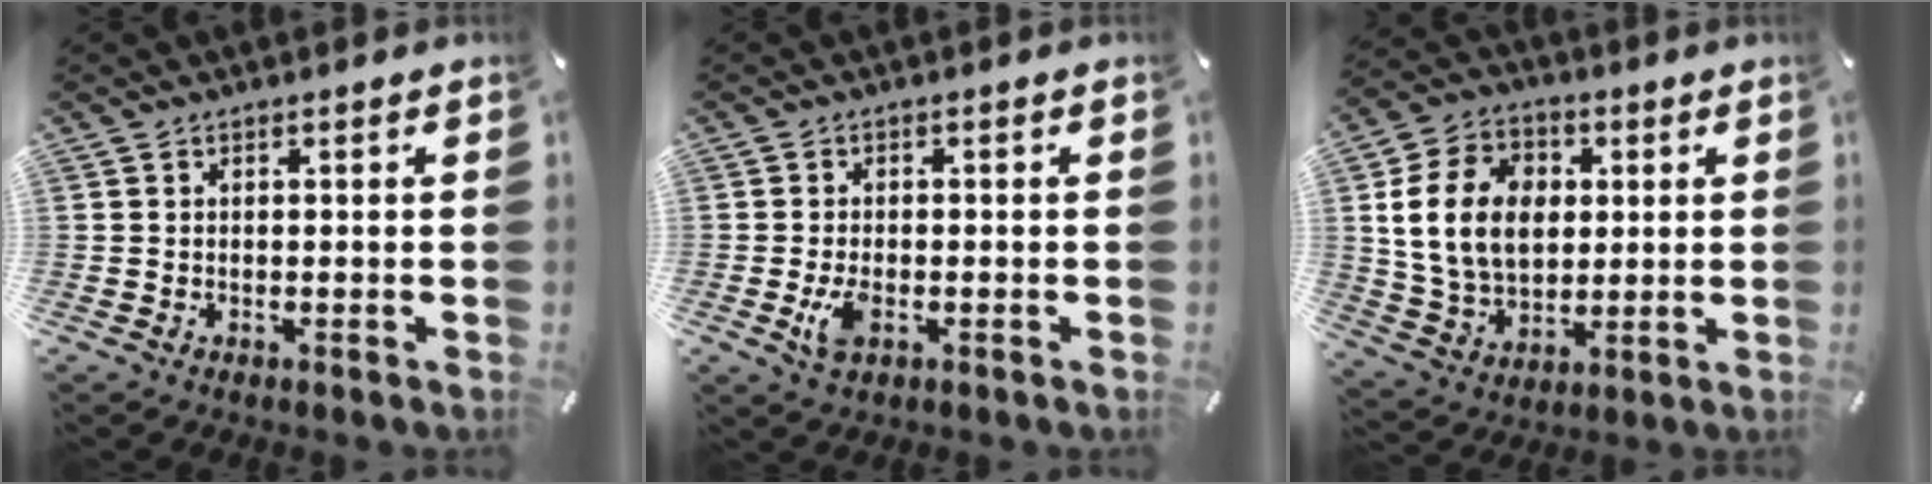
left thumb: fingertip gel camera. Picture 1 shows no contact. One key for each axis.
{"total": 4.4, "fx": -1.3, "fy": 2.5, "fz": 3.4, "tx": -0.083, "ty": -0.003, "tz": -0.027}
{"total": 15.0, "fx": 2.2, "fy": 11.7, "fz": 9.1, "tx": -0.179, "ty": 0.016, "tz": 0.040}